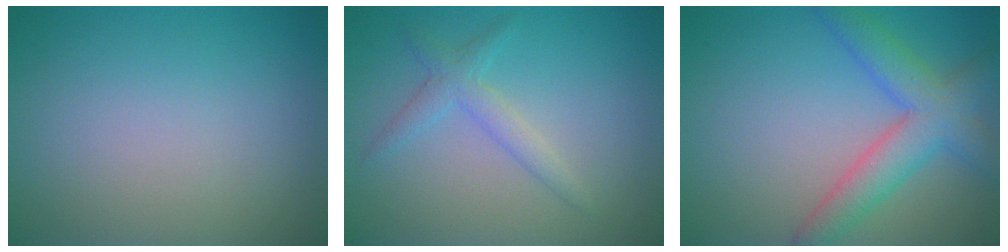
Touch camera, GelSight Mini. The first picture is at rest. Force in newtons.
{"total": 2.1, "press": 2.1, "slide": 0.1}
{"total": 5.4, "press": 5.4, "slide": 0.2}